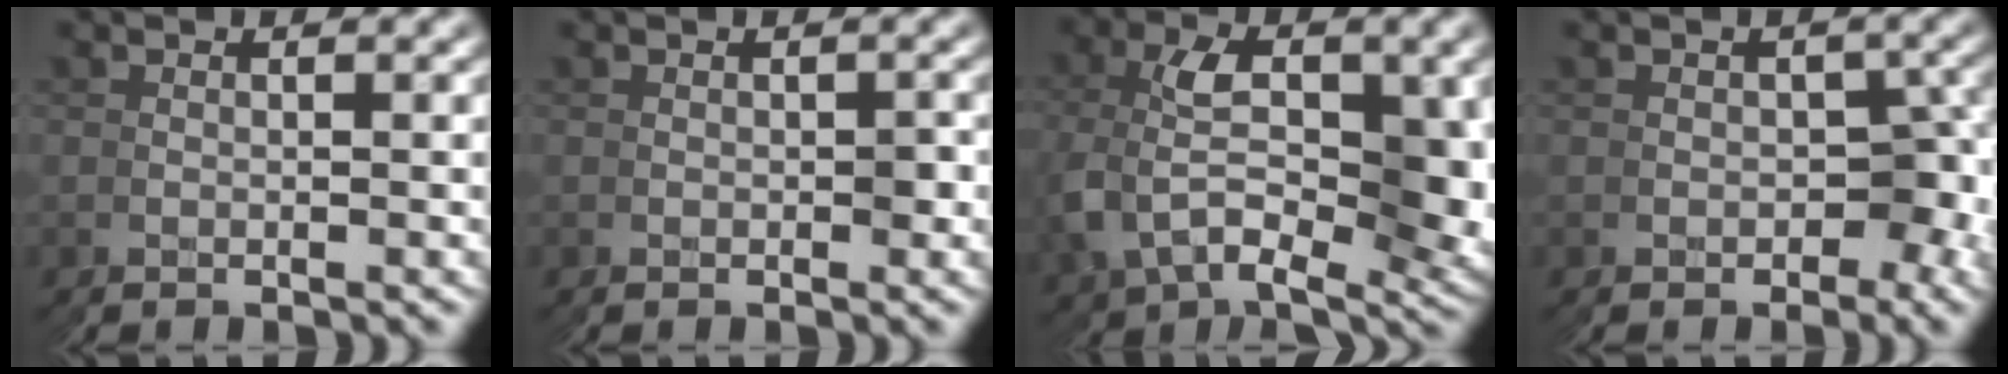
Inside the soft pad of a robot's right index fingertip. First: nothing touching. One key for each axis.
{"total": 0.8, "fx": -0.1, "fy": 0.6, "fz": 0.4, "tx": -0.004, "ty": 0.001, "tz": -0.001}
{"total": 8.0, "fx": 1.8, "fy": 5.1, "fz": 6.0, "tx": -0.110, "ty": -0.005, "tz": 0.037}
{"total": 4.0, "fx": -1.2, "fy": 3.3, "fz": 1.8, "tx": -0.030, "ty": -0.023, "tz": -0.010}